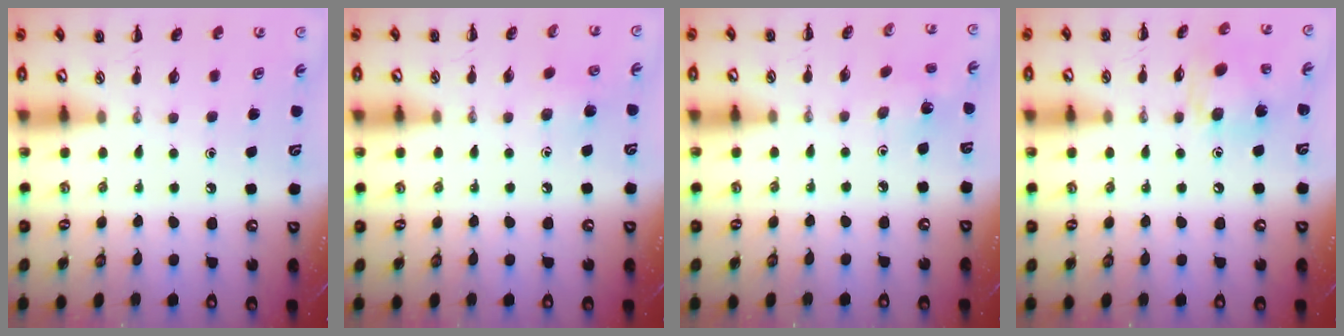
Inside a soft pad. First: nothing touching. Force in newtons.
{"total": 4.1, "press": 3.9, "slide": 1.4}
{"total": 1.4, "press": 1.2, "slide": 0.6}
{"total": 10.7, "press": 10.6, "slide": 1.4}